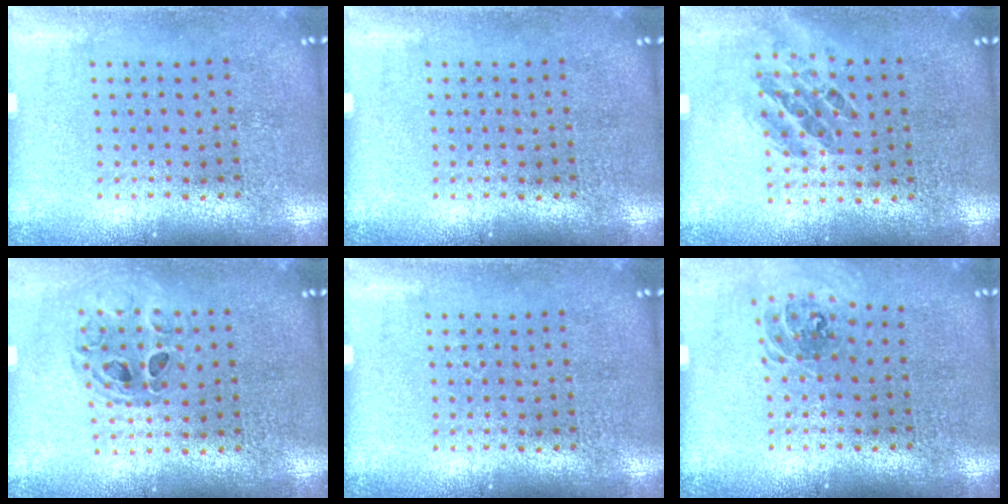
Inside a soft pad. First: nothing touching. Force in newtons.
{"total": 0.0}
{"total": 1.0, "press": 0.8, "slide": 0.6}
{"total": 0.6, "press": 0.6, "slide": 0.1}
{"total": 0.0}
{"total": 0.9, "press": 0.8, "slide": 0.3}